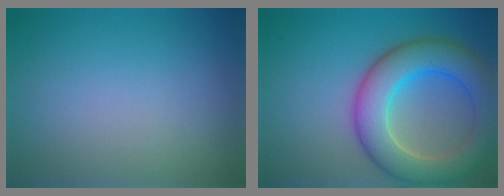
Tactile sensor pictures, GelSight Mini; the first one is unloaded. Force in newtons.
{"total": 8.6, "press": 8.6, "slide": 0.5}